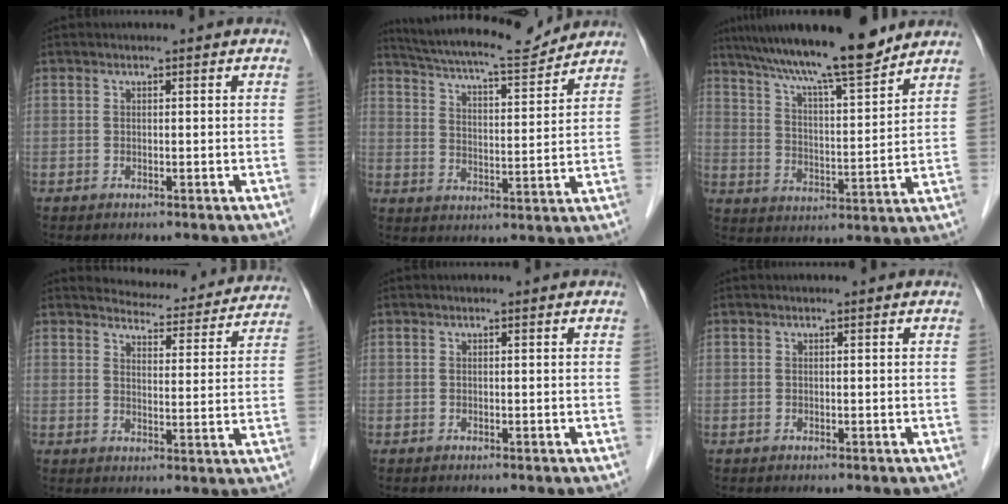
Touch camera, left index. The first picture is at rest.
{"total": 14.7, "force": [13.6, 1.3, 5.3], "torque": [-0.098, 0.003, 0.210]}
{"total": 15.4, "force": [12.9, 0.8, 8.3], "torque": [-0.137, 0.010, 0.211]}
{"total": 13.7, "force": [13.2, 2.8, 2.2], "torque": [-0.010, -0.017, 0.147]}
{"total": 0.0}
{"total": 0.0}